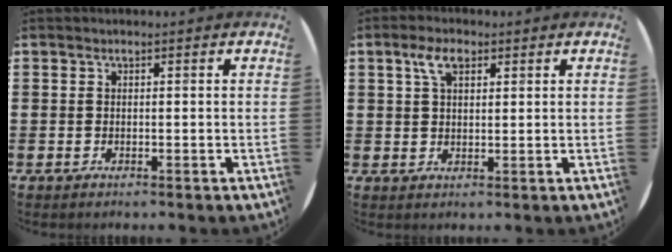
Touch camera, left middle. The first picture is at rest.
{"total": 4.1, "force": [2.3, 1.9, 2.7], "torque": [-0.053, 0.007, 0.040]}